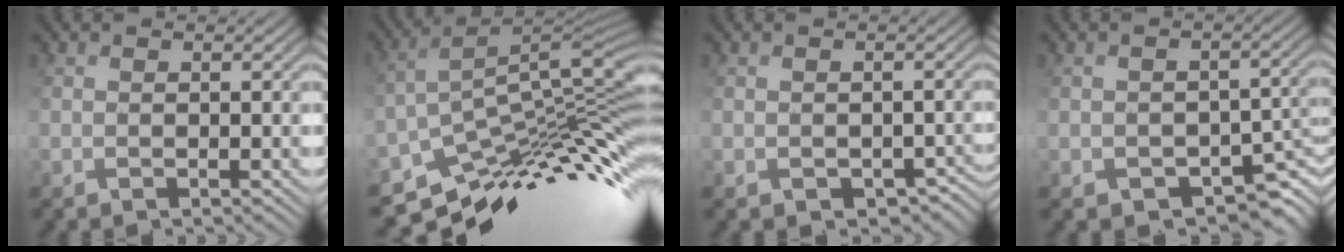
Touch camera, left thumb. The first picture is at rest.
{"total": 13.2, "force": [-7.4, 3.2, 10.4], "torque": [-0.185, 0.006, -0.129]}
{"total": 4.7, "force": [-2.5, 3.7, 1.6], "torque": [-0.020, -0.014, -0.028]}
{"total": 5.7, "force": [-2.8, 4.2, 2.8], "torque": [-0.032, -0.022, -0.036]}